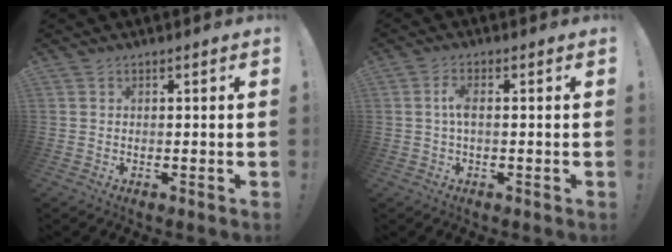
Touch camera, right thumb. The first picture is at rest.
{"total": 4.0, "force": [0.0, 1.4, 3.7], "torque": [-0.076, 0.006, -0.003]}